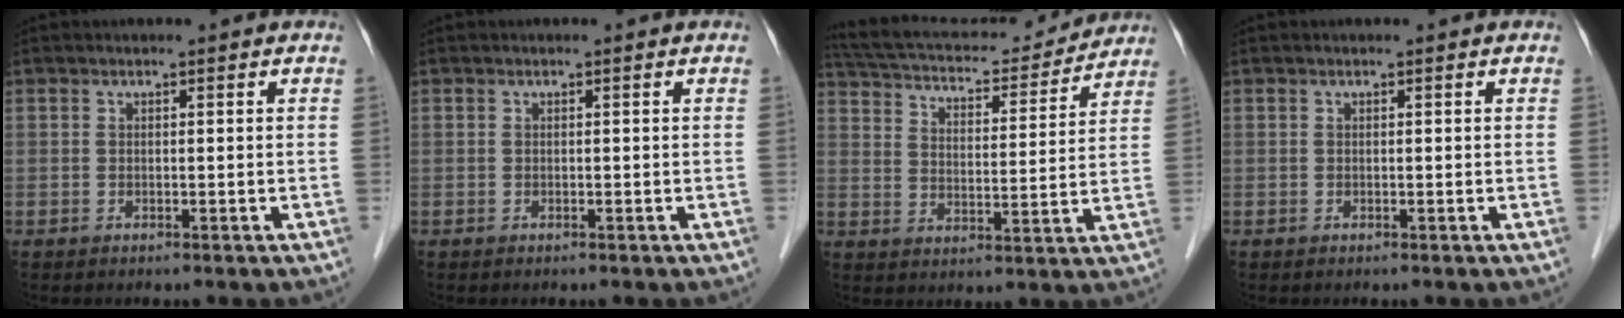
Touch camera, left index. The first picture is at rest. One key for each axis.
{"total": 0.0}
{"total": 17.7, "fx": 16.3, "fy": 4.2, "fz": 5.6, "tx": -0.102, "ty": 0.020, "tz": 0.239}
{"total": 0.0}